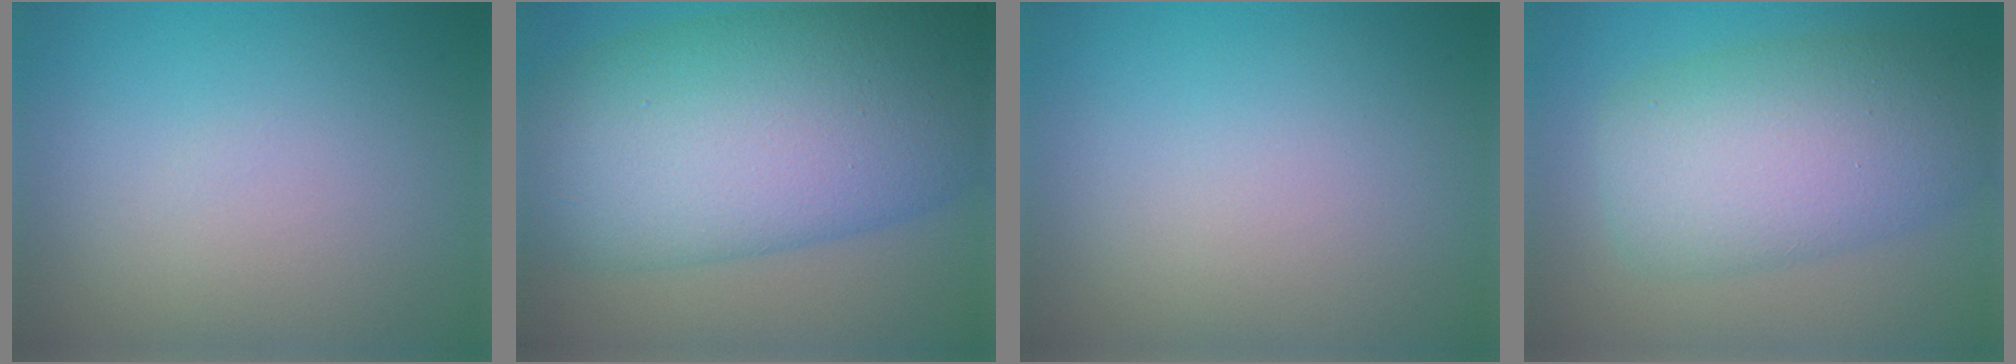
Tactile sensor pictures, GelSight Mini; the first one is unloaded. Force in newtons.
{"total": 14.5, "press": 14.5, "slide": 0.1}
{"total": 0.0}
{"total": 8.4, "press": 8.4, "slide": 0.2}